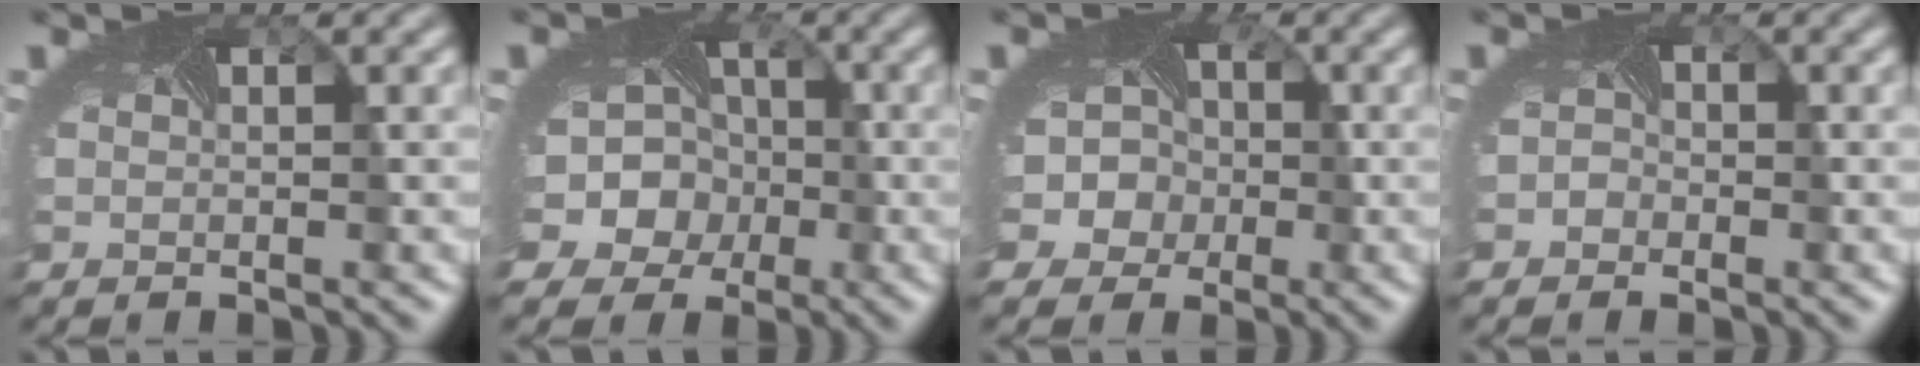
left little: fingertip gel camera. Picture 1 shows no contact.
{"total": 13.4, "force": [-3.3, 11.8, 5.6], "torque": [-0.129, -0.012, -0.077]}
{"total": 11.3, "force": [-1.4, 9.9, 5.2], "torque": [-0.104, 0.004, -0.066]}
{"total": 1.6, "force": [-1.0, 1.2, 0.2], "torque": [0.013, -0.002, -0.016]}